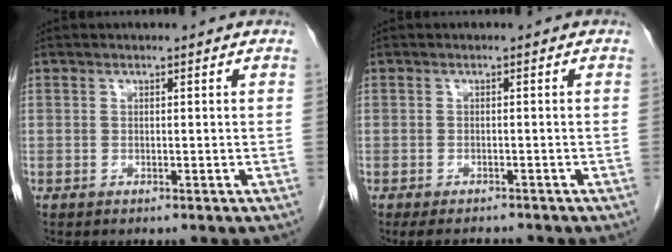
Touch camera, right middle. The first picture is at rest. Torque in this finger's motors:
{"motor_torque": [0.29, -0.19, 0.00, 0.02]}